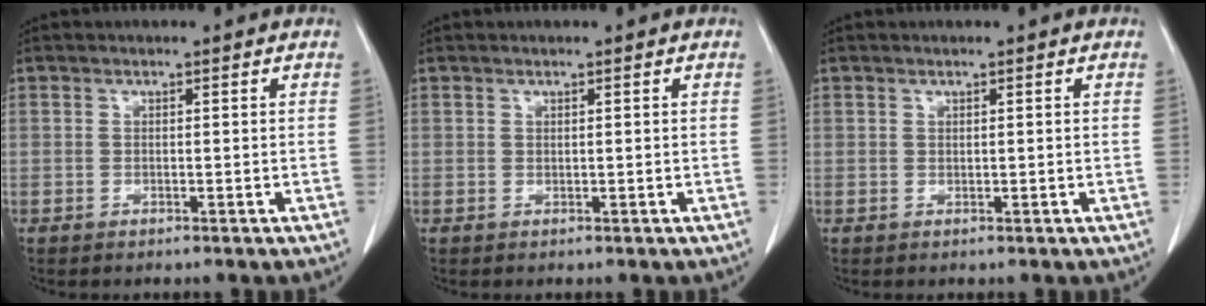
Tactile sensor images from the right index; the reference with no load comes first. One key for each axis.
{"total": 0.0}
{"total": 0.0}